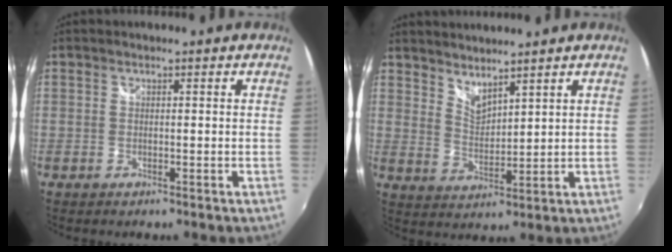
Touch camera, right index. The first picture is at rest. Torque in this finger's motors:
{"motor_torque": [-0.17, 0.20, -0.04, 0.00]}